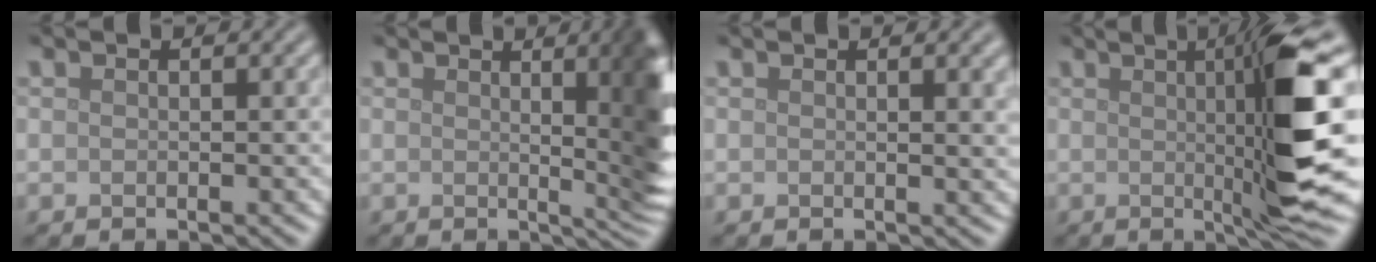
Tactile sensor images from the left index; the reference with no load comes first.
{"total": 9.0, "force": [1.5, 2.7, 8.5], "torque": [-0.061, 0.012, 0.014]}
{"total": 2.9, "force": [1.1, 1.0, 2.5], "torque": [-0.017, 0.005, 0.013]}
{"total": 10.4, "force": [0.9, 1.3, 10.3], "torque": [-0.138, -0.001, 0.023]}